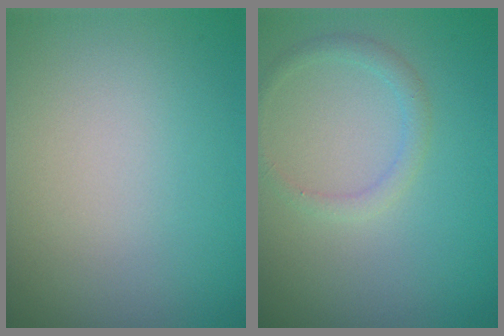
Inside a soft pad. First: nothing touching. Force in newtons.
{"total": 1.4, "press": 1.4, "slide": 0.2}